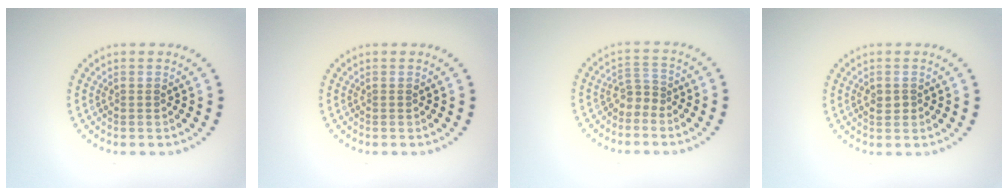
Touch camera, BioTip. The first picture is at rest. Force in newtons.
{"total": 0.0}
{"total": 1.8, "press": 1.2, "slide": 1.3}
{"total": 1.1, "press": 1.1, "slide": 0.2}